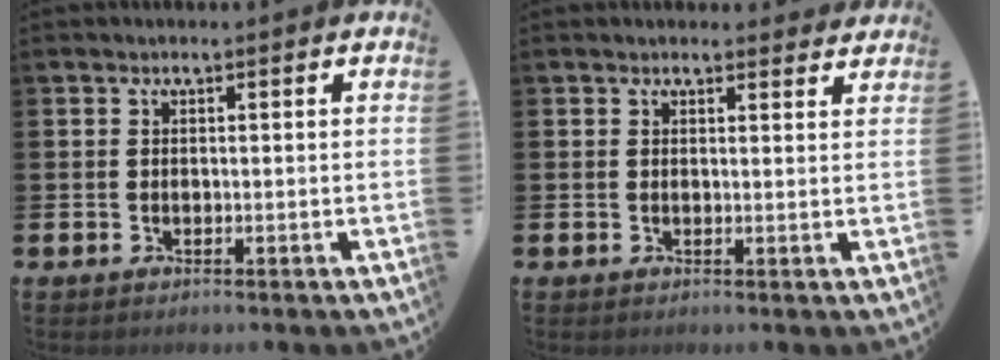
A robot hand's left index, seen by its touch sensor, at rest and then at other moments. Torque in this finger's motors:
{"motor_torque": [0.99, -1.15, 0.42, 0.09]}